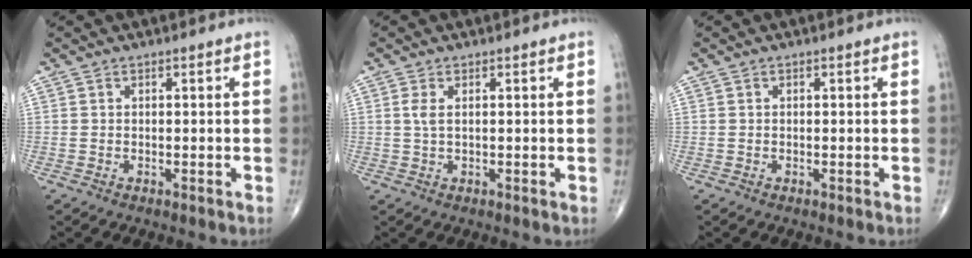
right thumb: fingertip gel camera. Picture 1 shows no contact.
{"total": 2.0, "force": [0.4, 0.6, 1.8], "torque": [-0.043, 0.001, 0.012]}
{"total": 0.0}